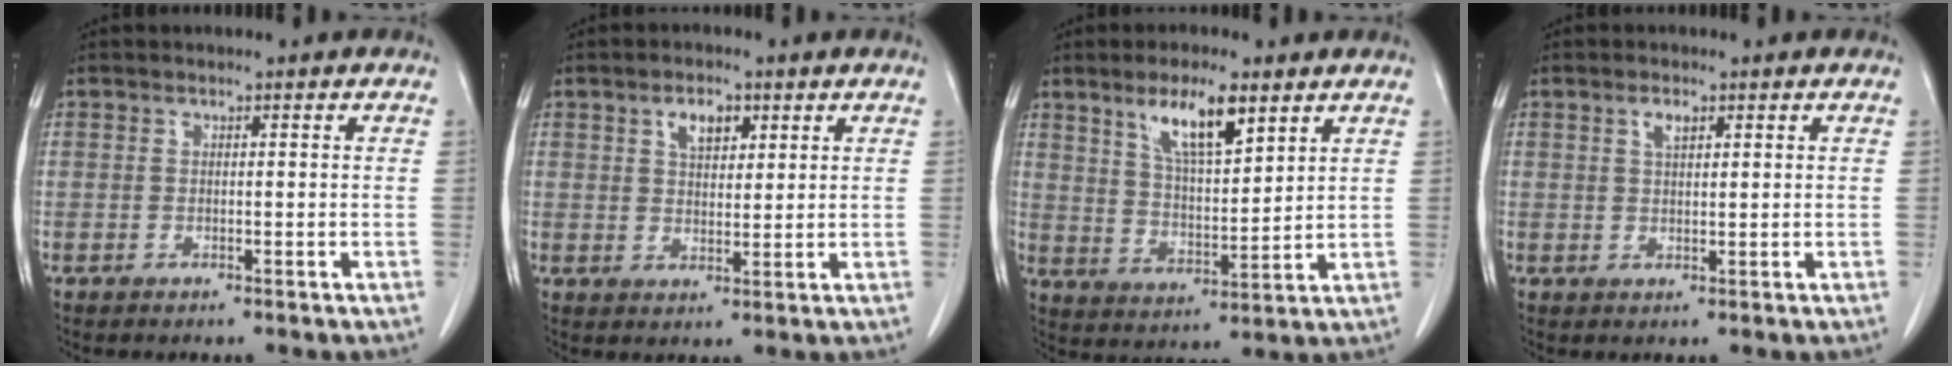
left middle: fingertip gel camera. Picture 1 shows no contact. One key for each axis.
{"total": 4.2, "fx": 2.1, "fy": 2.2, "fz": 2.8, "tx": -0.046, "ty": 0.006, "tz": 0.037}
{"total": 9.4, "fx": 5.7, "fy": 2.2, "fz": 7.1, "tx": -0.134, "ty": 0.001, "tz": 0.108}
{"total": 2.0, "fx": 1.1, "fy": 0.9, "fz": 1.5, "tx": -0.027, "ty": 0.001, "tz": 0.021}